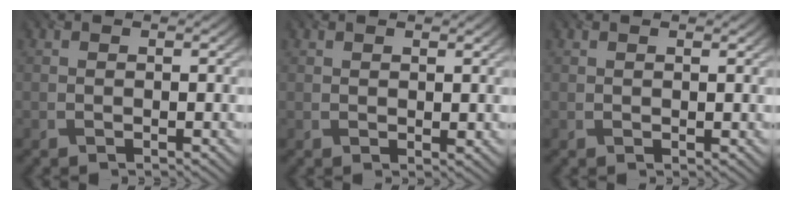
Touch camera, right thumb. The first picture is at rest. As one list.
[{"total": 1.1, "force": [0.7, 0.5, 0.6], "torque": [-0.012, -0.003, 0.017]}, {"total": 0.7, "force": [0.6, 0.3, 0.2], "torque": [-0.006, -0.001, 0.012]}]